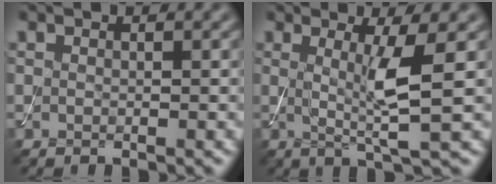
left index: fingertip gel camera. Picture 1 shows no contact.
{"total": 4.2, "force": [0.5, 0.4, 4.1], "torque": [-0.073, -0.010, 0.011]}